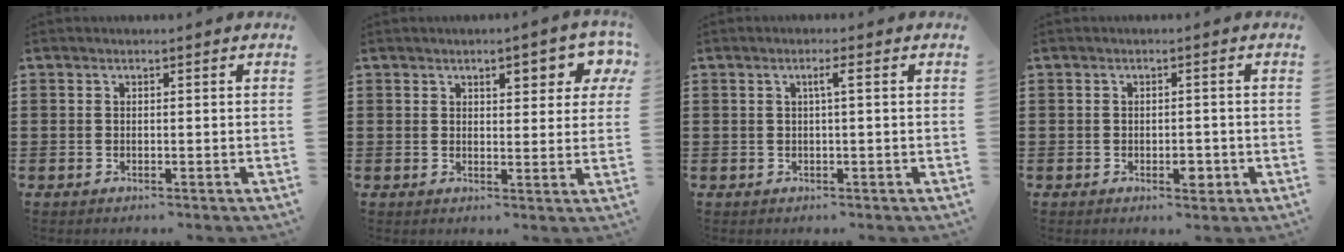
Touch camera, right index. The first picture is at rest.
{"total": 4.9, "force": [2.6, 2.1, 3.6], "torque": [-0.045, -0.001, 0.036]}
{"total": 1.8, "force": [0.3, -0.1, 1.8], "torque": [-0.034, 0.001, 0.002]}
{"total": 2.4, "force": [-1.0, 1.1, 1.8], "torque": [-0.033, 0.001, -0.018]}